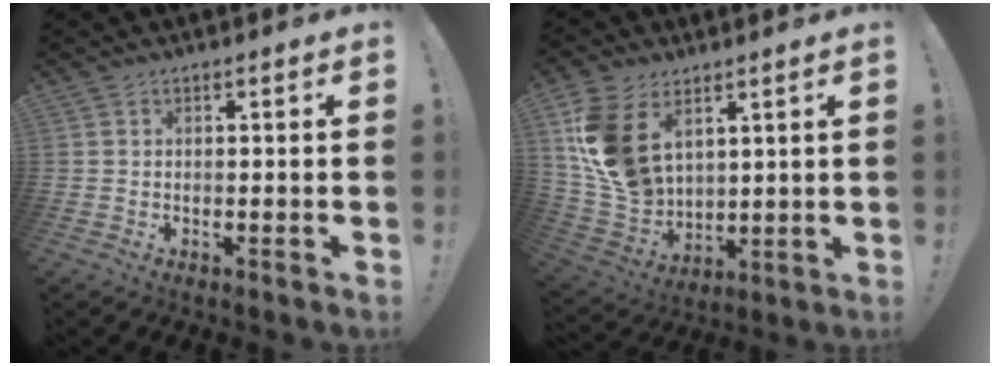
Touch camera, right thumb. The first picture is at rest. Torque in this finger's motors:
{"motor_torque": [1.92, 1.93, 0.83, -0.34, 0.21]}